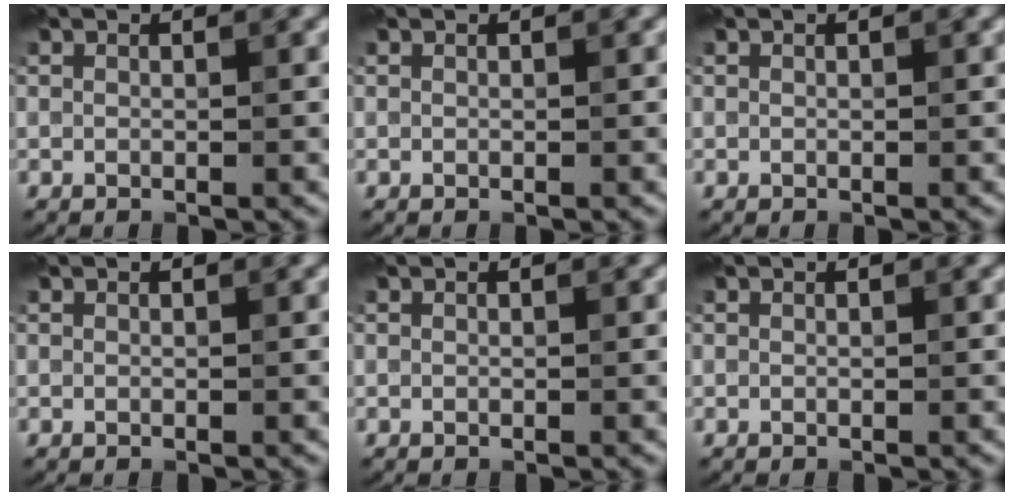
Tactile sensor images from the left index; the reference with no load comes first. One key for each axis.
{"total": 0.0}
{"total": 0.0}
{"total": 0.0}
{"total": 0.0}
{"total": 0.0}